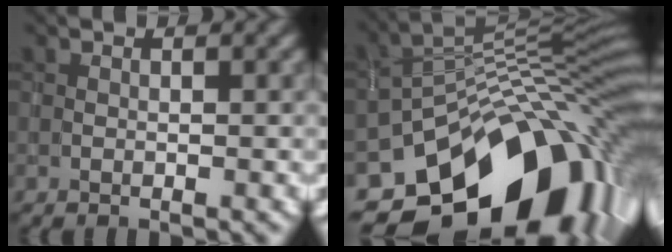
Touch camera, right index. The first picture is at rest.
{"total": 17.3, "force": [-9.1, 9.6, 11.1], "torque": [-0.153, -0.017, -0.139]}